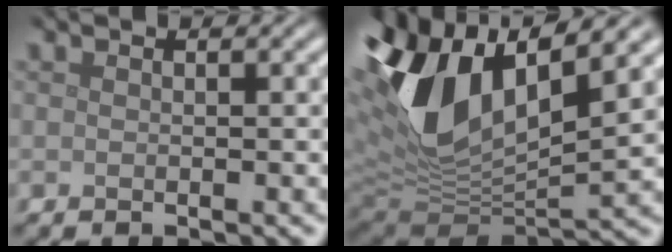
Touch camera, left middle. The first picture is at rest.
{"total": 13.1, "force": [4.0, 6.5, 10.6], "torque": [-0.227, 0.003, 0.073]}